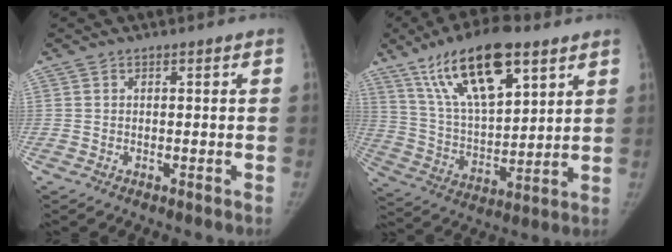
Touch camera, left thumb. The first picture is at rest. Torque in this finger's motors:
{"motor_torque": [0.61, 0.50, 1.30, -1.47, 0.24]}